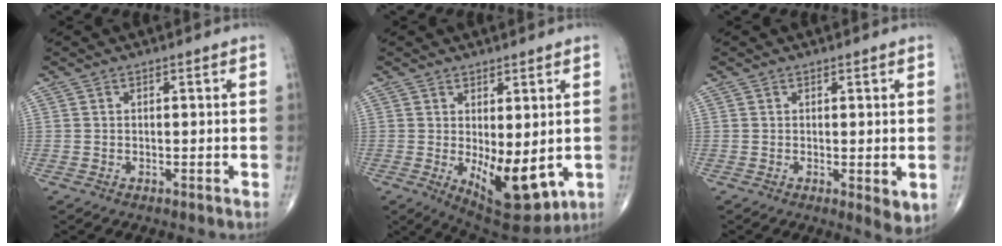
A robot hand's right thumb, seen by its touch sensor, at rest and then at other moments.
{"total": 11.7, "force": [-1.6, 5.2, 10.4], "torque": [-0.137, -0.024, -0.003]}
{"total": 3.5, "force": [-0.1, 1.2, 3.3], "torque": [-0.046, -0.014, 0.001]}